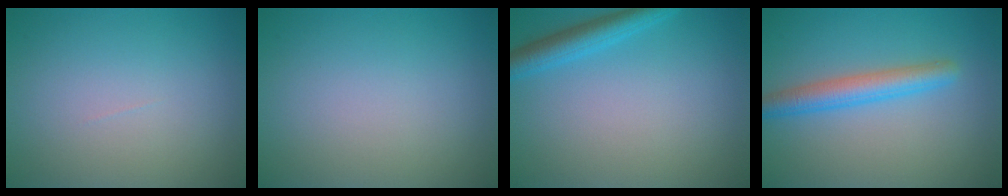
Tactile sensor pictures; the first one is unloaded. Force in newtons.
{"total": 0.0}
{"total": 3.1, "press": 3.1, "slide": 0.2}
{"total": 3.5, "press": 3.5, "slide": 0.1}